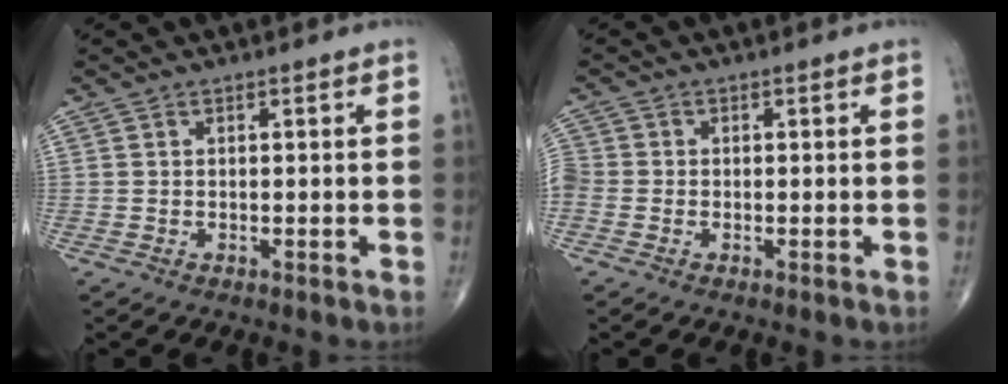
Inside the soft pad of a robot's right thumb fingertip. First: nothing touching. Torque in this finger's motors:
{"motor_torque": [-0.02, 0.60, 0.91, 0.09, 0.28]}